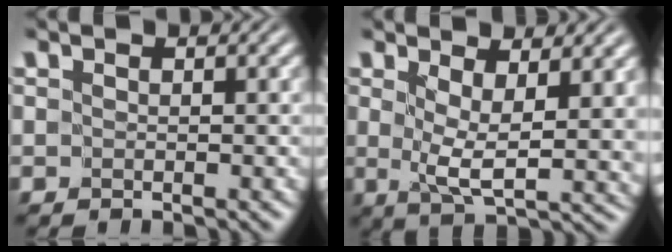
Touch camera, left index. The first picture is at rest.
{"total": 5.1, "force": [1.7, 1.7, 4.5], "torque": [-0.084, -0.015, 0.033]}